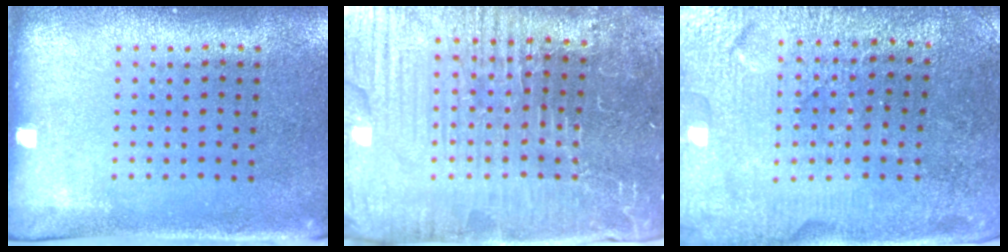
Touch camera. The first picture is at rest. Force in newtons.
{"total": 6.3, "press": 5.7, "slide": 2.7}
{"total": 3.2, "press": 3.2, "slide": 0.1}